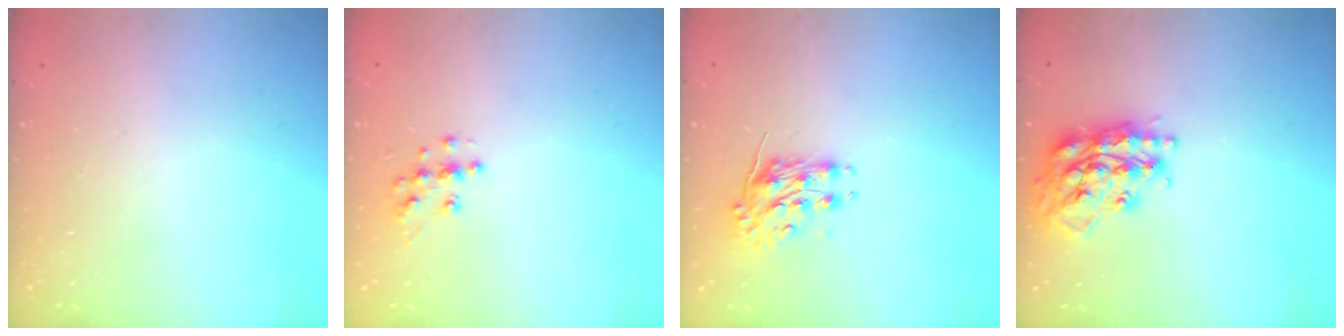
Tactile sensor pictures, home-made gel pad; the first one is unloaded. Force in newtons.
{"total": 6.3, "press": 6.3, "slide": 0.3}
{"total": 8.2, "press": 8.2, "slide": 0.3}
{"total": 19.5, "press": 19.5, "slide": 1.8}